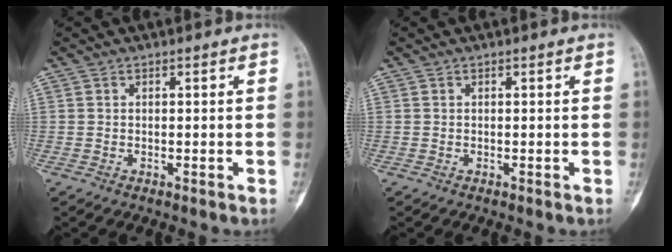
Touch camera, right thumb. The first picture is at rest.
{"total": 0.0}